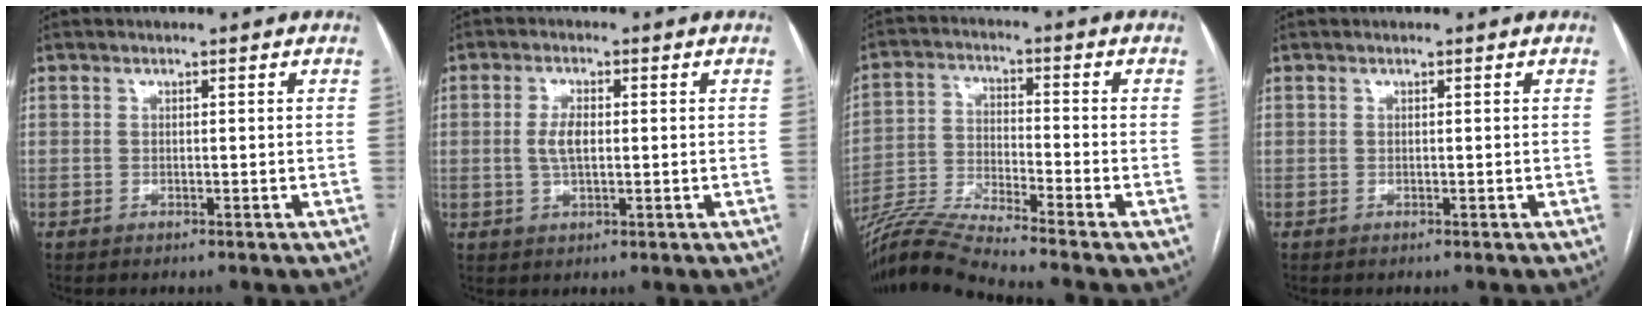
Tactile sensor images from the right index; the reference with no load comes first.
{"total": 3.7, "force": [0.2, 1.5, 3.4], "torque": [-0.073, 0.005, 0.005]}
{"total": 11.1, "force": [-10.2, -2.5, 3.5], "torque": [-0.064, -0.010, -0.192]}
{"total": 0.0}